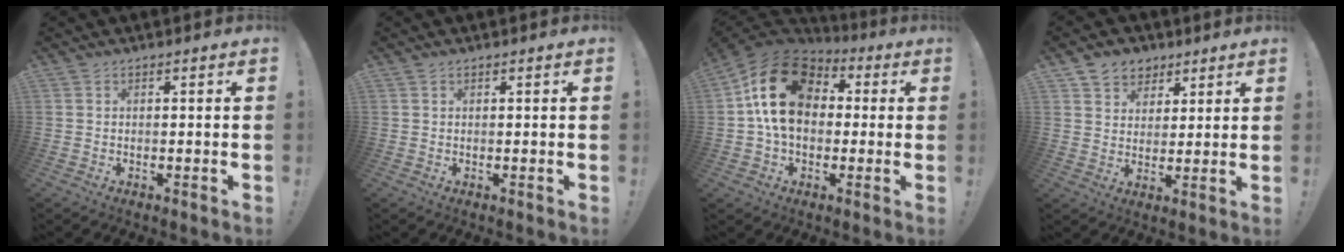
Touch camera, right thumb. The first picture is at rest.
{"total": 0.0}
{"total": 19.7, "force": [3.5, 14.2, 13.1], "torque": [-0.223, 0.015, 0.069]}
{"total": 7.4, "force": [4.3, 5.9, 0.8], "torque": [-0.012, -0.030, 0.087]}